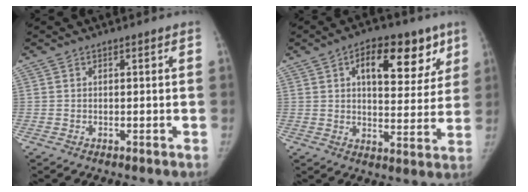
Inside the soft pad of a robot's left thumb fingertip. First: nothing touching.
{"total": 15.5, "force": [7.3, 8.2, 10.9], "torque": [-0.101, -0.015, 0.105]}